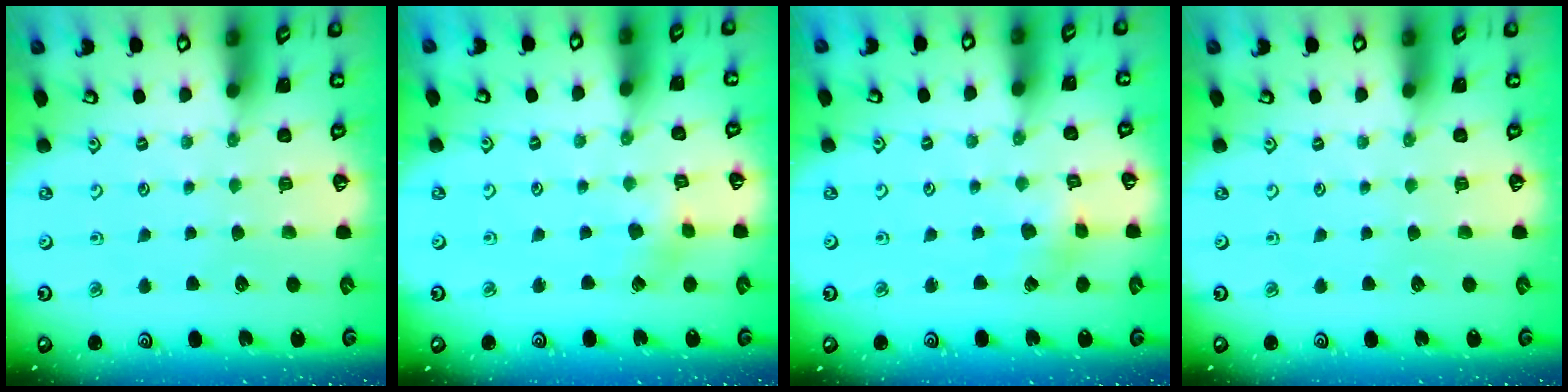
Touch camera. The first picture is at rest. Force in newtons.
{"total": 4.1, "press": 4.0, "slide": 0.8}
{"total": 2.9, "press": 2.9, "slide": 0.3}
{"total": 0.0}